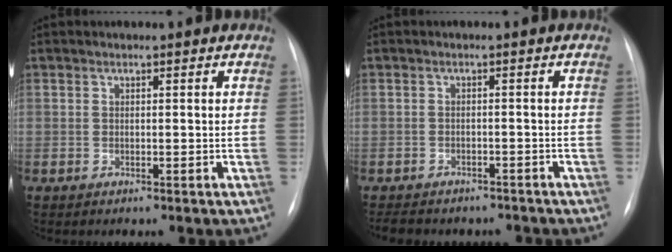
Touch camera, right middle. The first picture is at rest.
{"total": 9.5, "force": [-8.1, 4.0, 3.0], "torque": [-0.056, 0.006, -0.097]}